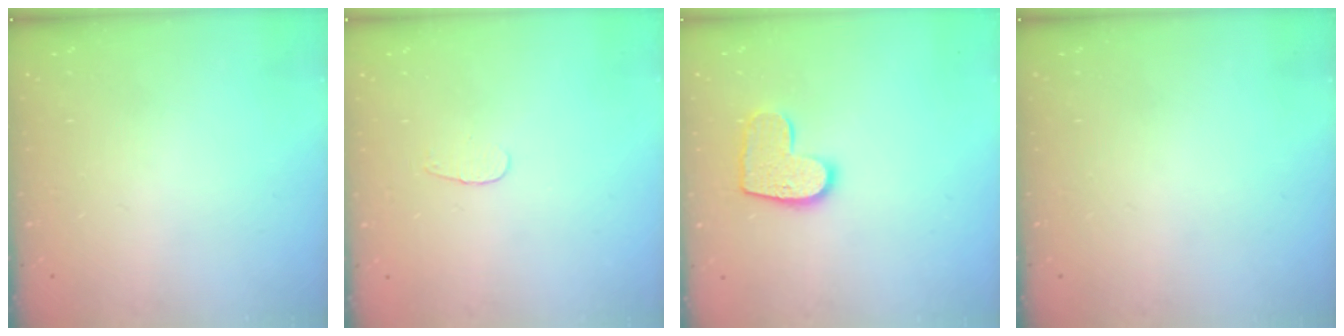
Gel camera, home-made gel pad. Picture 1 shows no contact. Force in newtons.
{"total": 3.1, "press": 3.1, "slide": 0.4}
{"total": 11.6, "press": 11.5, "slide": 0.5}
{"total": 0.0}